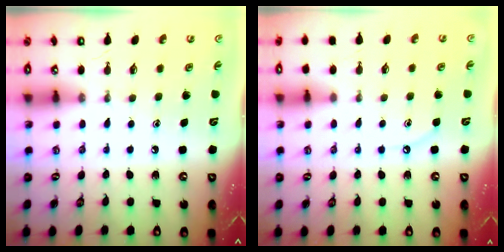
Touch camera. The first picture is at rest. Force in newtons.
{"total": 3.1, "press": 3.1, "slide": 0.5}